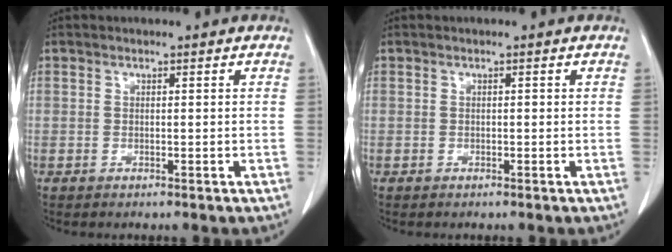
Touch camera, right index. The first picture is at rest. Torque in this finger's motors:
{"motor_torque": [0.07, -0.05, 0.03, 0.01]}